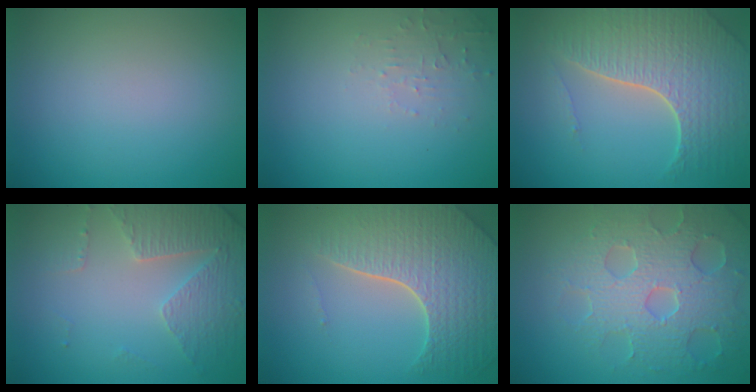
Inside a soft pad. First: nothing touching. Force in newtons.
{"total": 1.5, "press": 1.5, "slide": 0.3}
{"total": 7.2, "press": 5.2, "slide": 5.0}
{"total": 4.6, "press": 3.4, "slide": 3.2}
{"total": 7.7, "press": 5.6, "slide": 5.3}
{"total": 7.0, "press": 5.5, "slide": 4.3}